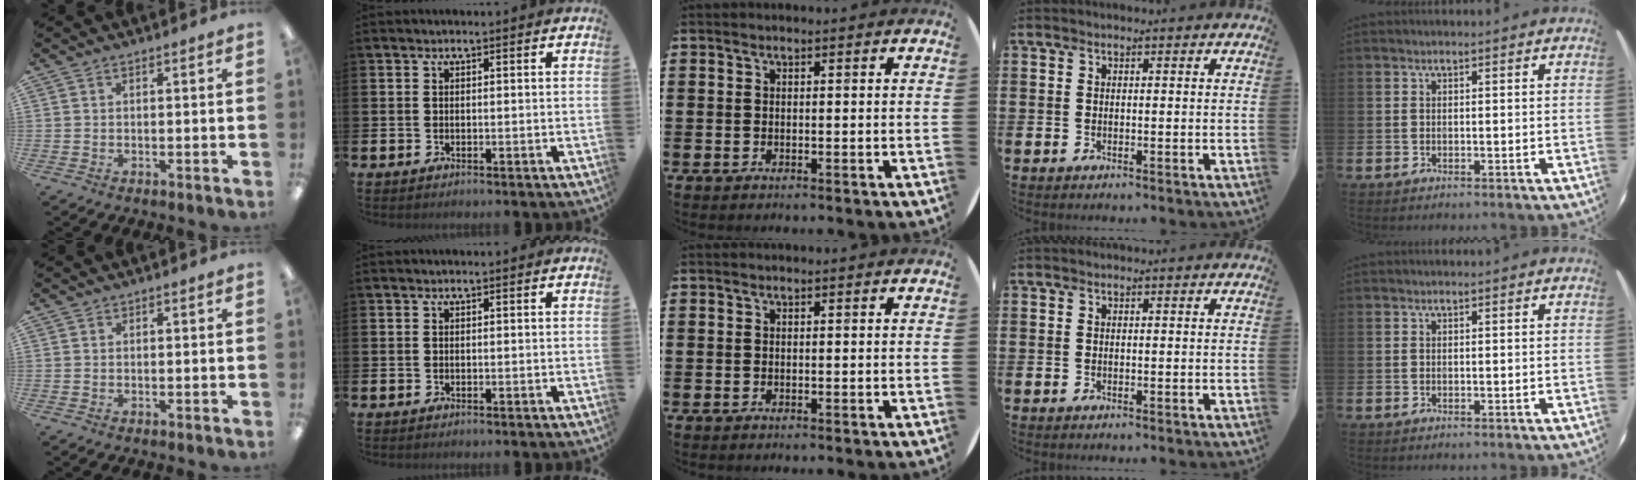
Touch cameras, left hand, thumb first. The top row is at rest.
{}